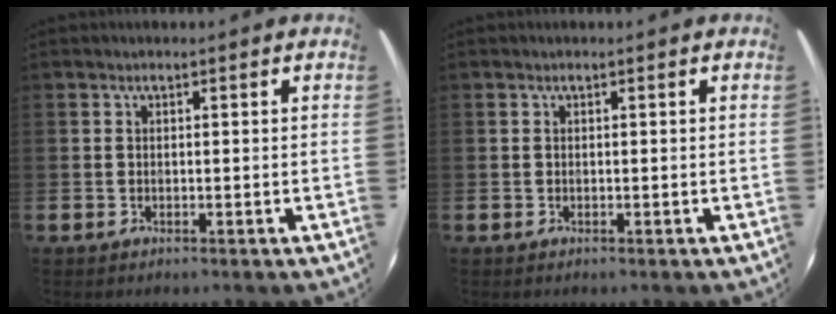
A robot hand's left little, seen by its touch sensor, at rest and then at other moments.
{"total": 0.0}